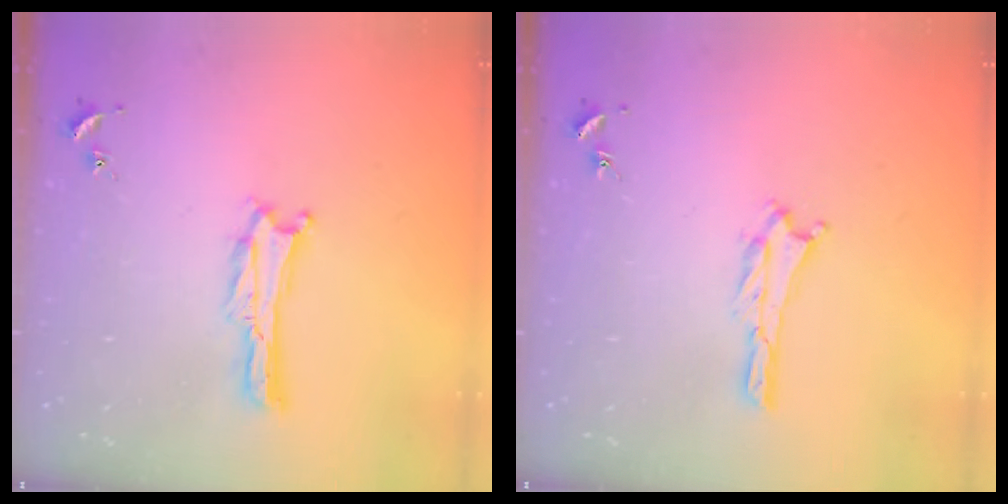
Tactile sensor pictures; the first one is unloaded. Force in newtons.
{"total": 1.2, "press": 1.1, "slide": 0.2}